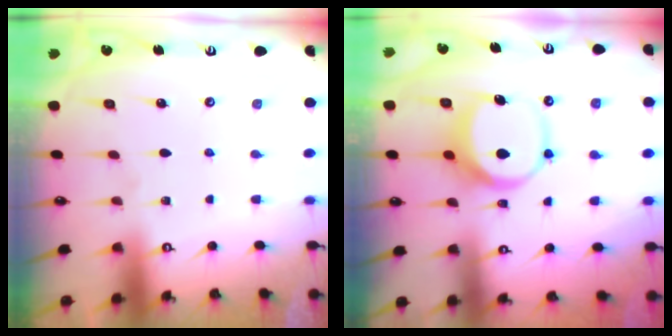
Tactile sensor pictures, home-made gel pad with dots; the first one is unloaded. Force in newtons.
{"total": 8.0, "press": 8.0, "slide": 0.4}